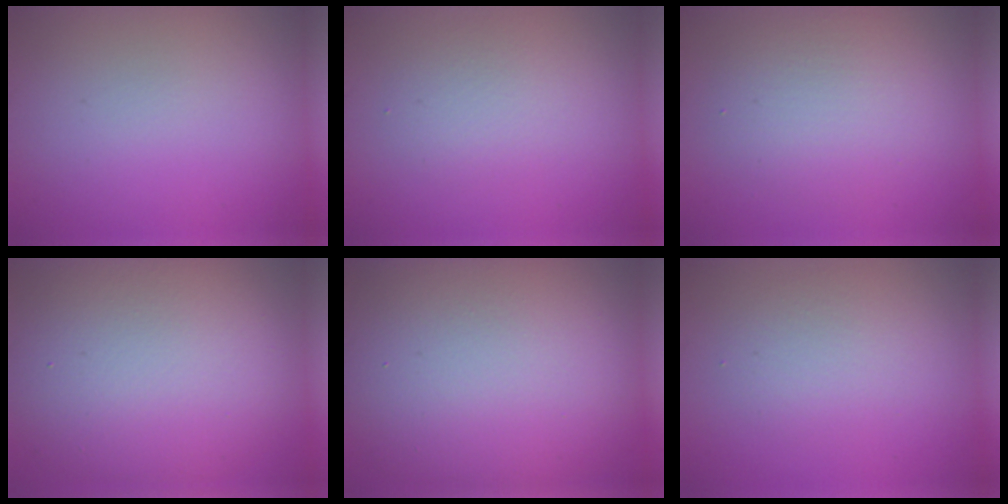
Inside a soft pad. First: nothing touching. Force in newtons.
{"total": 2.2, "press": 2.2, "slide": 0.1}
{"total": 3.9, "press": 3.9, "slide": 0.4}
{"total": 11.9, "press": 11.9, "slide": 1.1}
{"total": 15.6, "press": 15.6, "slide": 1.1}
{"total": 2.4, "press": 2.4, "slide": 0.1}